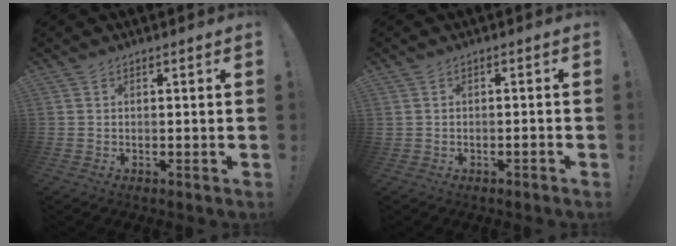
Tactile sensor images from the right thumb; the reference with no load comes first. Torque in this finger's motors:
{"motor_torque": [-0.12, -0.03, 0.04, 0.12, 0.08]}